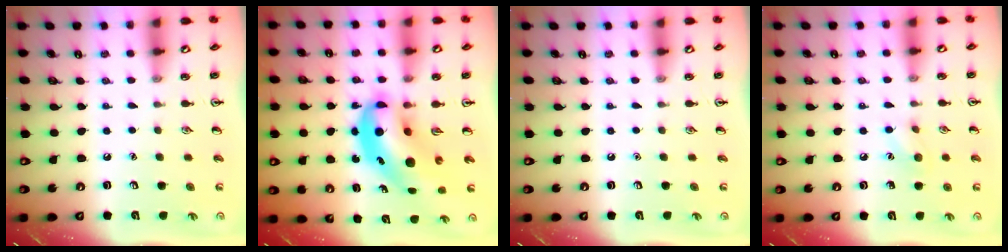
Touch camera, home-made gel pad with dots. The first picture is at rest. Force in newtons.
{"total": 11.7, "press": 11.1, "slide": 3.6}
{"total": 0.0}
{"total": 7.5, "press": 7.3, "slide": 1.9}